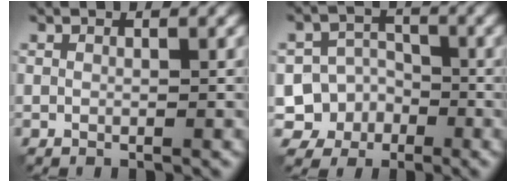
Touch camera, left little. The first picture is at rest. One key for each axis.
{"total": 6.6, "fx": -3.1, "fy": 5.8, "fz": 0.8, "tx": 0.009, "ty": -0.004, "tz": -0.065}